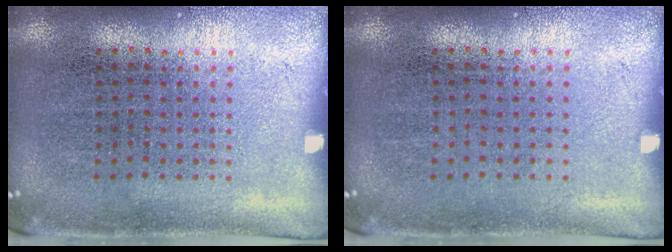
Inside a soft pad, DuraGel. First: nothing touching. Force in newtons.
{"total": 0.0}